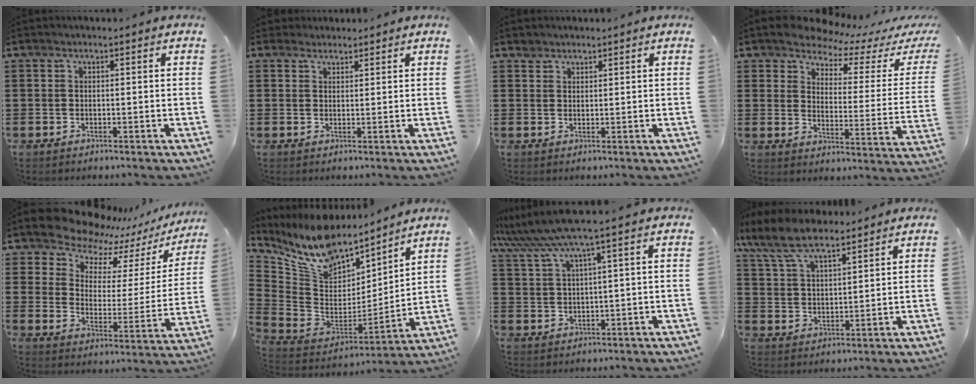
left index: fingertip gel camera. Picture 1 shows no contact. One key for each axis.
{"total": 2.0, "fx": 1.8, "fy": 0.9, "fz": 0.0, "tx": -0.004, "ty": 0.006, "tz": 0.037}
{"total": 1.5, "fx": 1.3, "fy": 0.7, "fz": -0.1, "tx": 0.000, "ty": 0.001, "tz": 0.027}
{"total": 4.8, "fx": 4.6, "fy": 1.2, "fz": 0.9, "tx": -0.050, "ty": -0.029, "tz": 0.077}
{"total": 10.0, "fx": 9.4, "fy": 2.8, "fz": 1.5, "tx": -0.072, "ty": -0.071, "tz": 0.166}
{"total": 10.7, "fx": 8.6, "fy": 4.5, "fz": 4.3, "tx": -0.140, "ty": -0.061, "tz": 0.156}
{"total": 5.9, "fx": 3.5, "fy": -0.4, "fz": 4.7, "tx": -0.109, "ty": -0.020, "tz": 0.057}
{"total": 8.3, "fx": 6.9, "fy": 2.4, "fz": 3.9, "tx": -0.100, "ty": -0.014, "tz": 0.127}